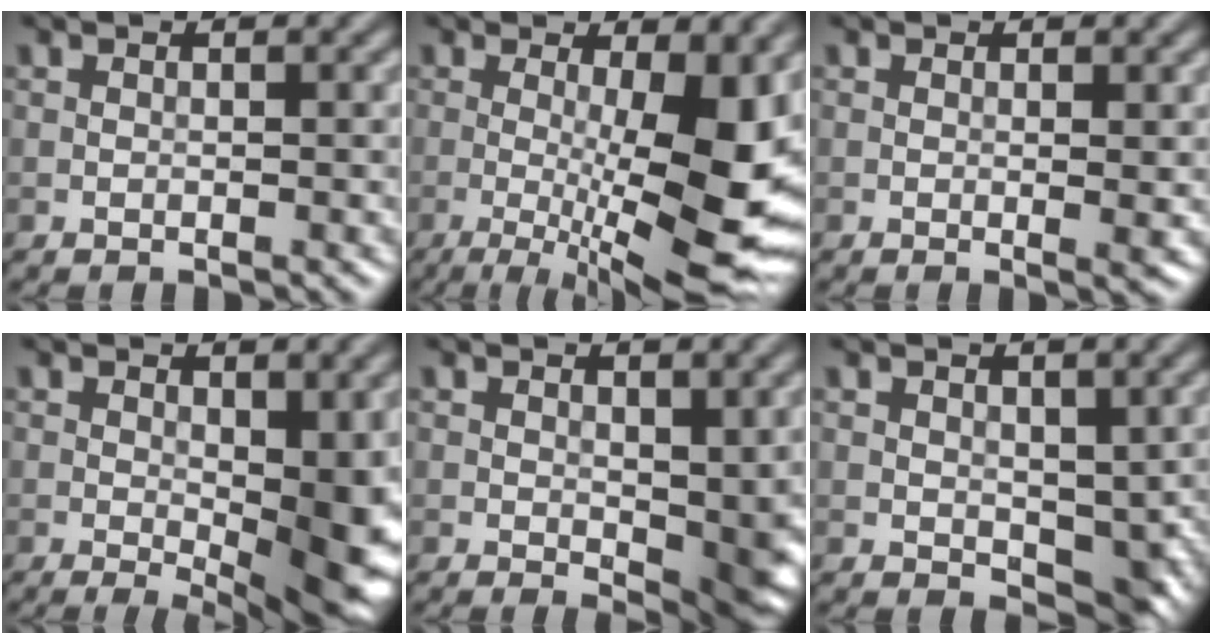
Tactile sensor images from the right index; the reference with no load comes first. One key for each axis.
{"total": 14.1, "fx": -1.2, "fy": 3.8, "fz": 13.5, "tx": -0.168, "ty": -0.011, "tz": -0.012}
{"total": 1.4, "fx": 0.1, "fy": 0.2, "fz": 1.4, "tx": -0.020, "ty": -0.004, "tz": 0.000}
{"total": 8.3, "fx": -0.6, "fy": 3.1, "fz": 7.6, "tx": -0.104, "ty": -0.015, "tz": -0.001}
{"total": 4.7, "fx": 0.4, "fy": 2.5, "fz": 4.0, "tx": -0.056, "ty": -0.010, "tz": 0.012}
{"total": 3.2, "fx": 0.3, "fy": 2.1, "fz": 2.3, "tx": -0.032, "ty": -0.008, "tz": 0.010}